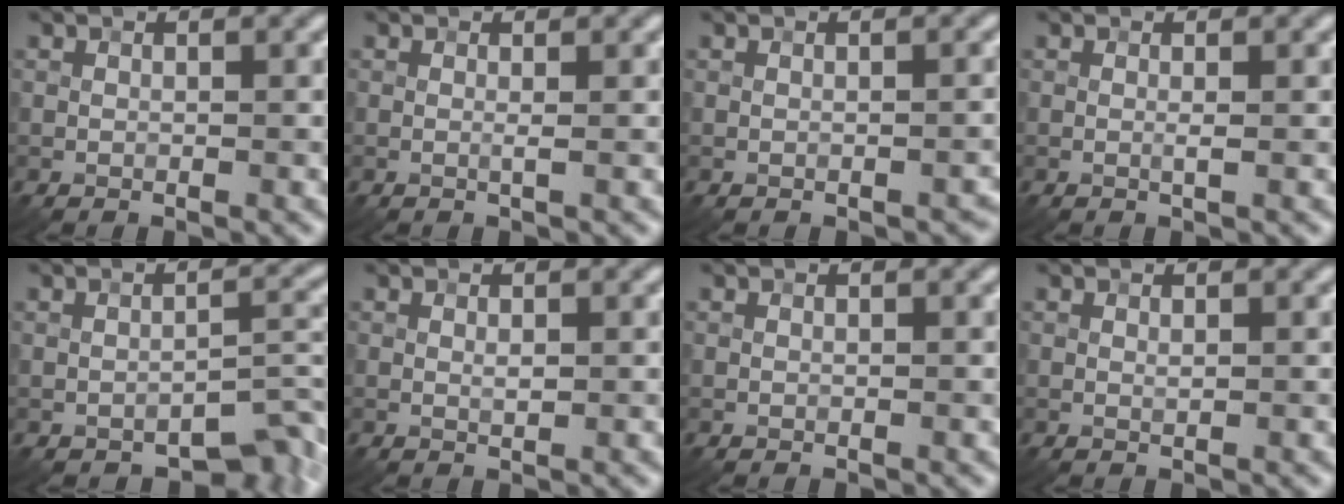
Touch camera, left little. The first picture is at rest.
{"total": 0.6, "force": [0.0, 0.0, 0.6], "torque": [-0.009, -0.002, -0.003]}
{"total": 0.7, "force": [-0.6, 0.3, 0.3], "torque": [-0.008, -0.002, -0.007]}
{"total": 0.6, "force": [0.0, 0.0, 0.6], "torque": [-0.012, -0.001, -0.001]}
{"total": 4.2, "force": [-2.7, 1.9, 2.7], "torque": [-0.027, 0.002, -0.032]}
{"total": 0.7, "force": [0.1, 0.2, 0.6], "torque": [-0.013, -0.001, 0.002]}
{"total": 0.0}
{"total": 0.0}